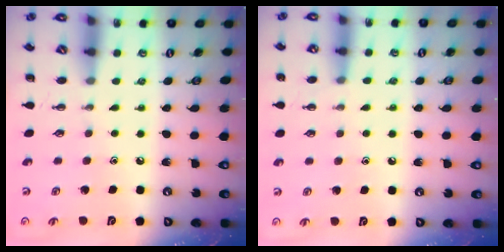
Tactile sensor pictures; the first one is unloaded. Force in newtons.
{"total": 7.5, "press": 7.1, "slide": 2.3}